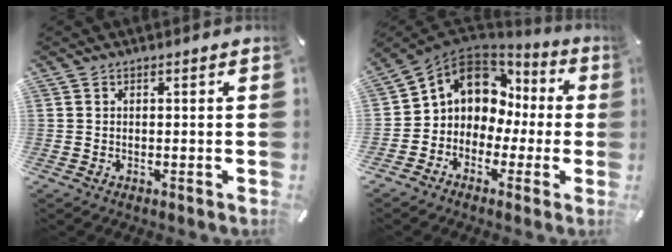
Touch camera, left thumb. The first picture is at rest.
{"total": 9.7, "force": [2.7, 8.7, 3.3], "torque": [-0.076, -0.016, 0.052]}